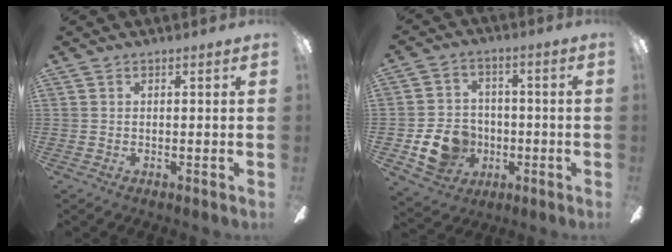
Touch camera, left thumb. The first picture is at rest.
{"total": 11.6, "force": [-3.9, 9.6, 5.1], "torque": [-0.108, 0.029, -0.065]}